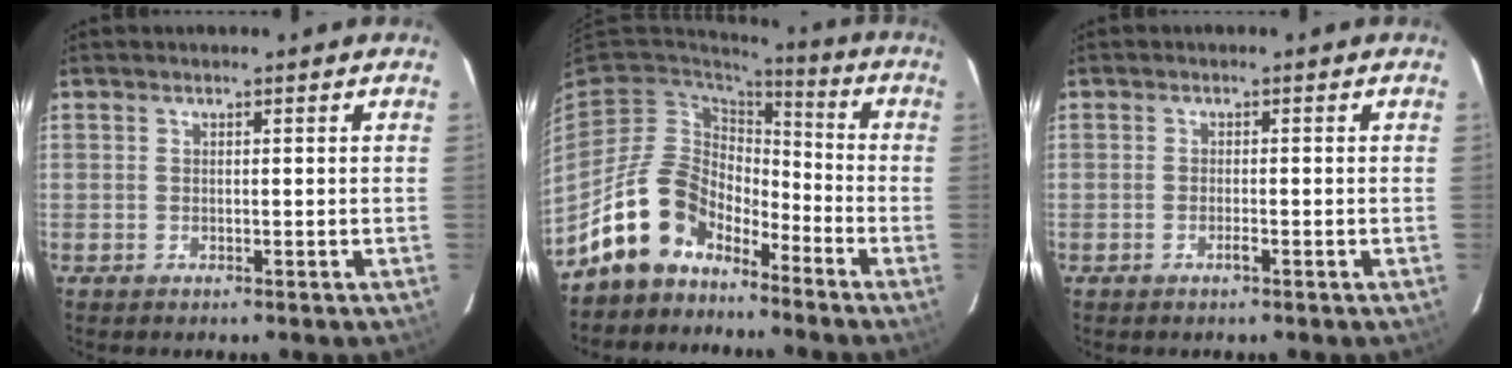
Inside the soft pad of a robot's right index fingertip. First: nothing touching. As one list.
[{"total": 12.6, "force": [-8.8, 8.1, 4.2], "torque": [-0.105, 0.025, -0.149]}, {"total": 1.3, "force": [-0.8, 0.3, 1.0], "torque": [-0.021, 0.002, -0.014]}]